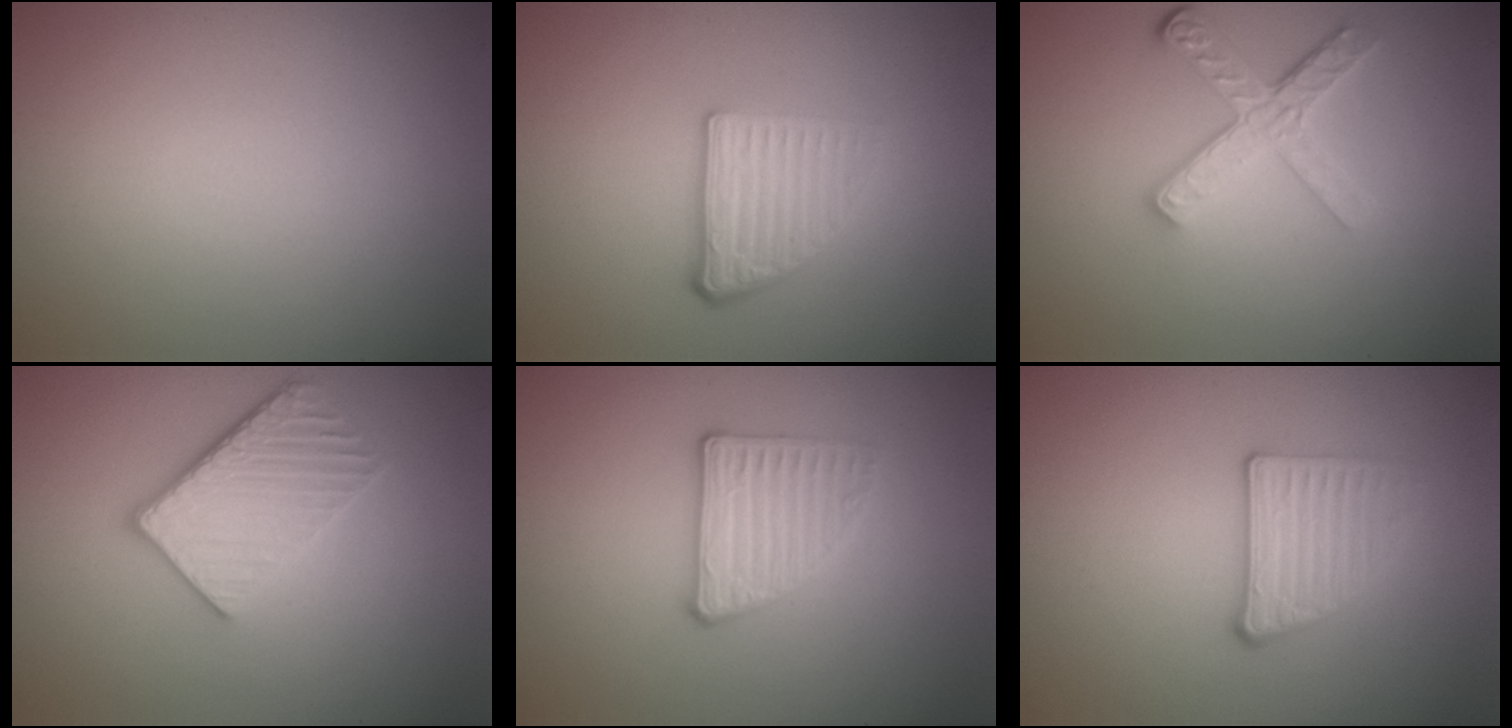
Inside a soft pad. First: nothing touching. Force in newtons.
{"total": 3.8, "press": 2.4, "slide": 2.9}
{"total": 4.6, "press": 3.4, "slide": 3.1}
{"total": 4.0, "press": 3.4, "slide": 2.1}
{"total": 2.8, "press": 2.7, "slide": 0.7}
{"total": 2.8, "press": 2.3, "slide": 1.5}